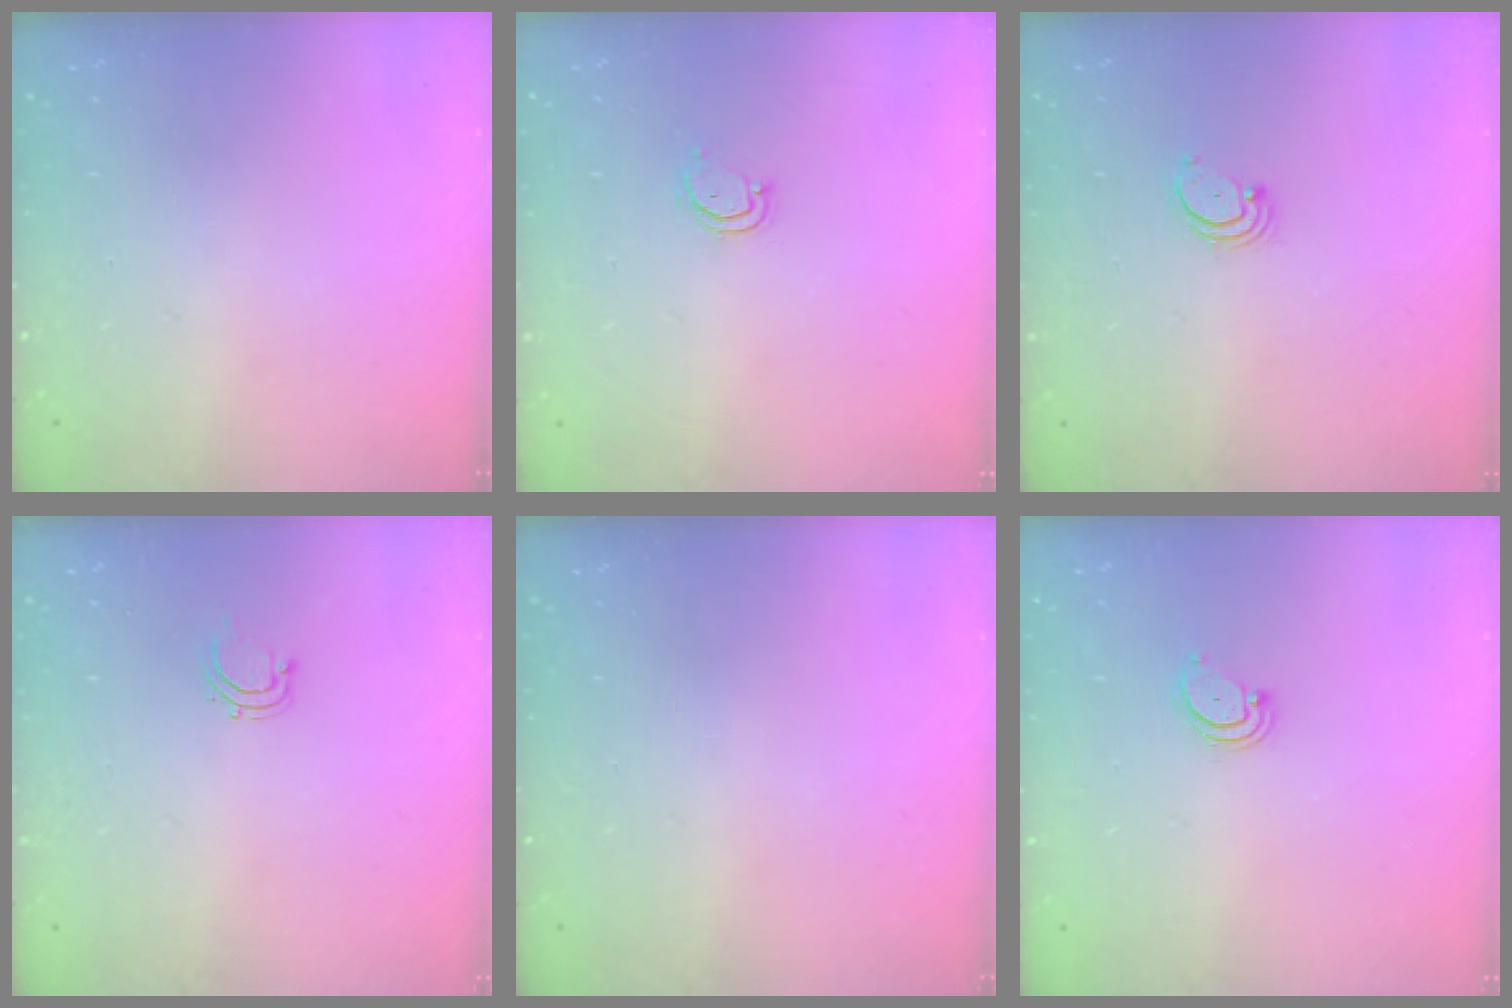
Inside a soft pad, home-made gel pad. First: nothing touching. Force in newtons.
{"total": 2.7, "press": 2.6, "slide": 0.3}
{"total": 2.2, "press": 2.2, "slide": 0.2}
{"total": 2.8, "press": 2.8, "slide": 0.5}
{"total": 0.0}
{"total": 2.2, "press": 2.2, "slide": 0.3}